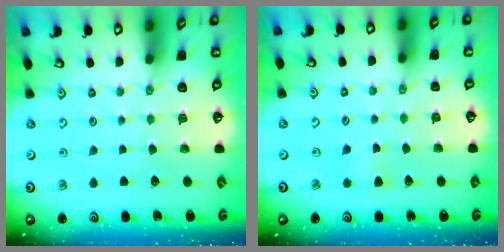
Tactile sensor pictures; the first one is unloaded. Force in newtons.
{"total": 2.7, "press": 2.7, "slide": 0.4}